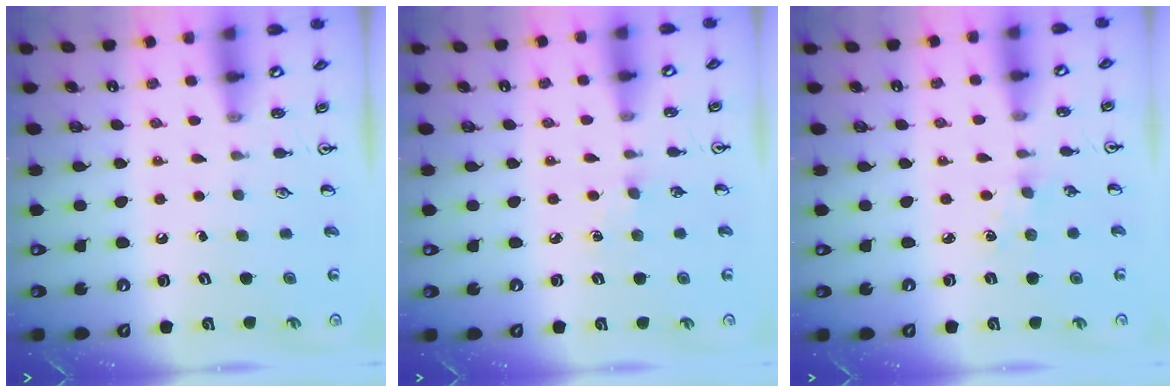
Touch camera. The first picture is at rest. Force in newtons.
{"total": 2.7, "press": 2.7, "slide": 0.4}
{"total": 2.8, "press": 2.7, "slide": 0.4}